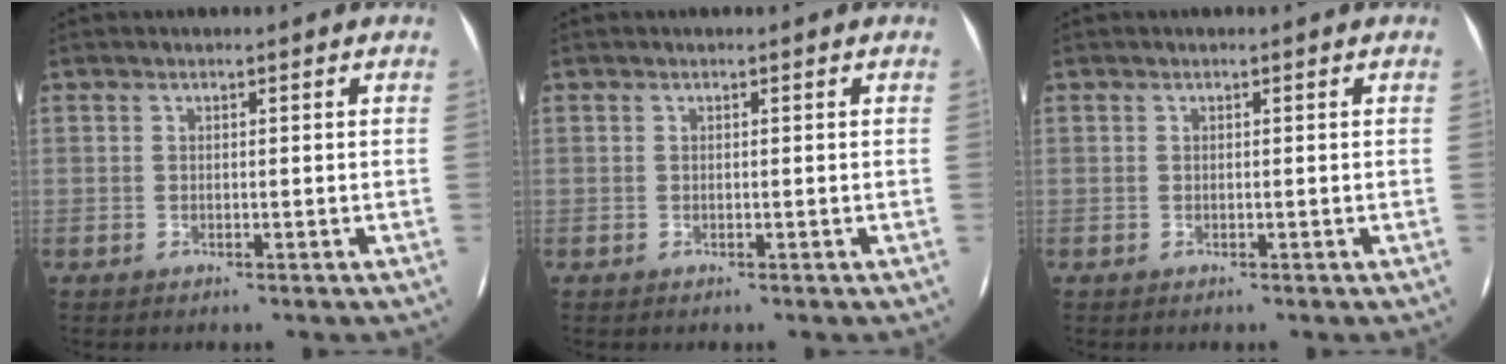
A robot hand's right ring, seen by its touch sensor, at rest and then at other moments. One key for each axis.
{"total": 0.0}
{"total": 0.0}